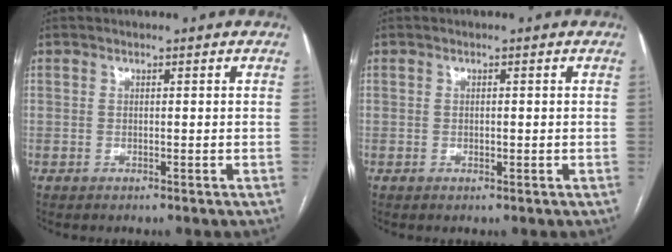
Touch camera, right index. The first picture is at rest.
{"total": 0.6, "force": [-0.1, 0.3, 0.5], "torque": [-0.010, -0.001, -0.001]}